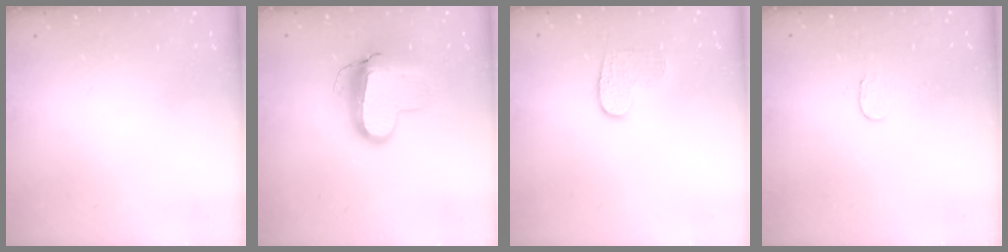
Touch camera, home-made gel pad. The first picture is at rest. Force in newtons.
{"total": 12.4, "press": 12.3, "slide": 1.3}
{"total": 7.0, "press": 7.0, "slide": 0.2}
{"total": 2.3, "press": 2.3, "slide": 0.2}